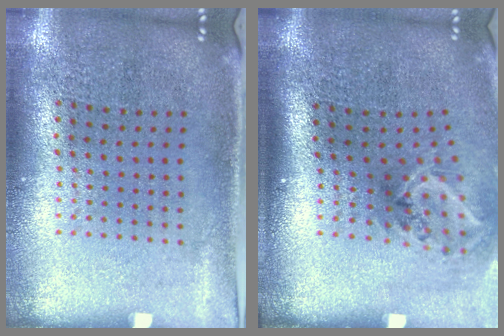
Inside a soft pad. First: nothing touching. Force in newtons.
{"total": 2.0, "press": 1.3, "slide": 1.5}